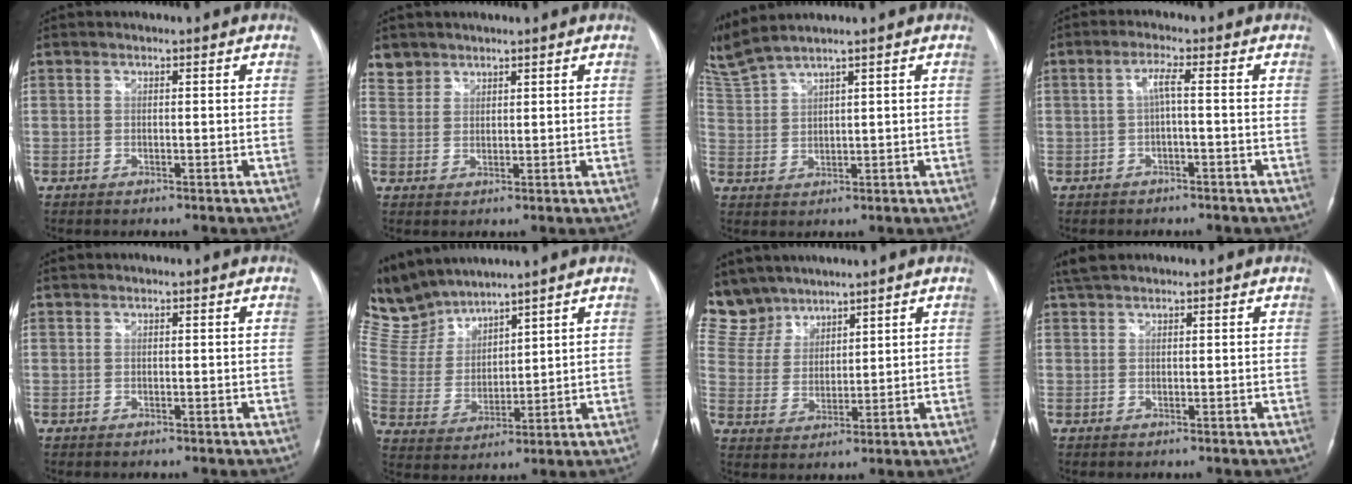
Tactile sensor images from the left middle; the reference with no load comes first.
{"total": 2.9, "force": [2.3, 1.6, -0.4], "torque": [0.015, 0.006, 0.043]}
{"total": 6.6, "force": [5.9, -1.0, 3.0], "torque": [-0.083, 0.015, 0.130]}
{"total": 2.6, "force": [-0.3, 0.0, 2.6], "torque": [-0.052, 0.011, -0.004]}
{"total": 0.0}
{"total": 10.2, "force": [9.9, 1.7, 1.8], "torque": [-0.062, 0.012, 0.220]}
{"total": 10.1, "force": [8.8, 4.9, 0.5], "torque": [-0.021, 0.014, 0.191]}
{"total": 3.2, "force": [2.8, 0.8, 1.4], "torque": [-0.032, 0.022, 0.055]}